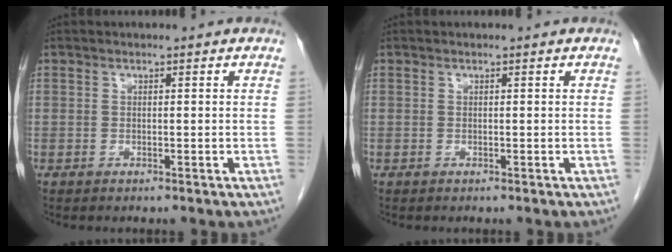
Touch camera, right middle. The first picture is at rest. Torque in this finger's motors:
{"motor_torque": [0.00, 0.00, 0.02, 0.00]}